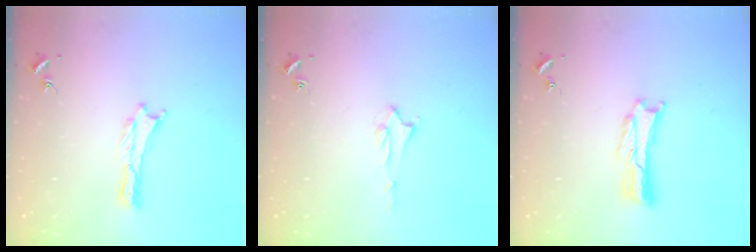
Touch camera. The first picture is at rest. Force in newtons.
{"total": 1.4, "press": 1.4, "slide": 0.2}
{"total": 1.0, "press": 1.0, "slide": 0.2}